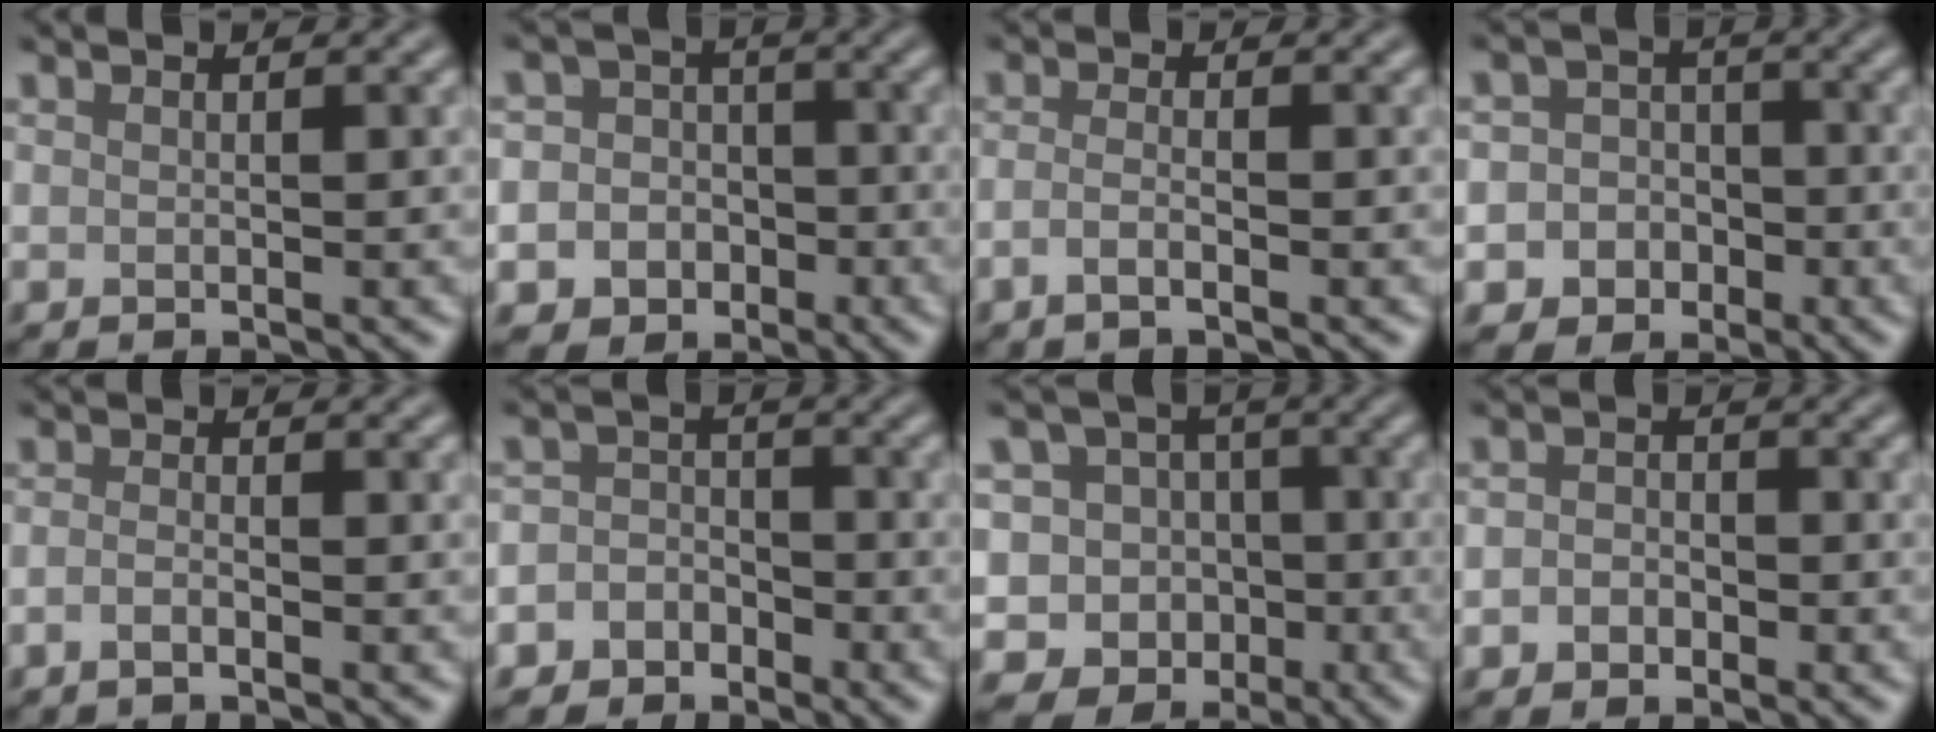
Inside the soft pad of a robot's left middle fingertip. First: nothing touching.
{"total": 6.9, "force": [-2.6, 6.3, 1.4], "torque": [-0.012, -0.002, -0.061]}
{"total": 1.6, "force": [-0.8, 0.5, 1.3], "torque": [-0.022, -0.003, -0.024]}
{"total": 5.5, "force": [-2.0, 5.0, 1.0], "torque": [0.002, 0.002, -0.051]}
{"total": 1.2, "force": [-0.7, 0.3, 0.9], "torque": [-0.018, 0.000, -0.016]}
{"total": 4.2, "force": [-2.4, 3.4, 0.5], "torque": [0.031, 0.000, -0.055]}
{"total": 10.6, "force": [-4.0, 9.5, 2.6], "torque": [-0.038, 0.010, -0.085]}
{"total": 2.0, "force": [-0.7, 1.6, 1.0], "torque": [-0.014, -0.001, -0.020]}